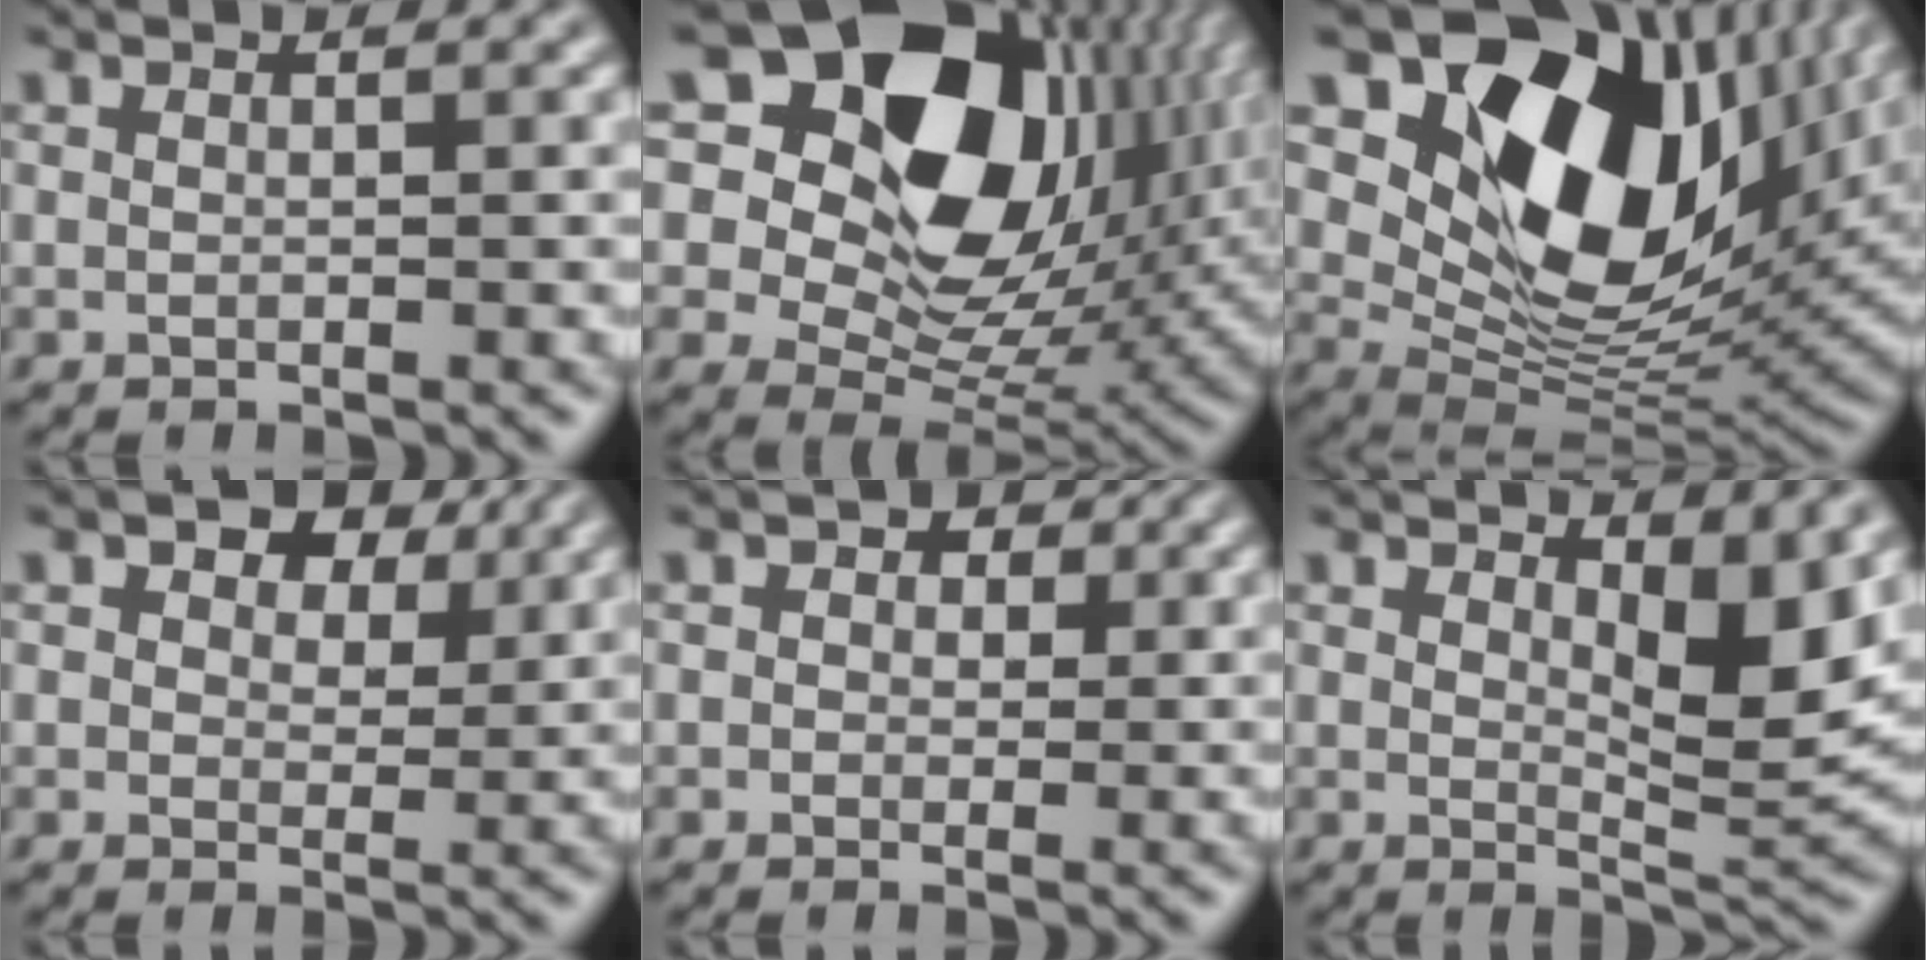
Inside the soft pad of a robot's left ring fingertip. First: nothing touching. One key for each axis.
{"total": 17.1, "fx": 6.4, "fy": 11.7, "fz": 10.8, "tx": -0.202, "ty": 0.024, "tz": 0.119}
{"total": 14.9, "fx": 6.6, "fy": 9.2, "fz": 9.8, "tx": -0.165, "ty": 0.016, "tz": 0.117}
{"total": 5.7, "fx": 3.7, "fy": 3.2, "fz": 3.1, "tx": -0.043, "ty": 0.016, "tz": 0.036}
{"total": 3.5, "fx": 1.8, "fy": 2.5, "fz": 1.7, "tx": -0.027, "ty": 0.019, "tz": 0.006}
{"total": 5.4, "fx": 2.3, "fy": 1.9, "fz": 4.5, "tx": -0.074, "ty": -0.011, "tz": 0.041}